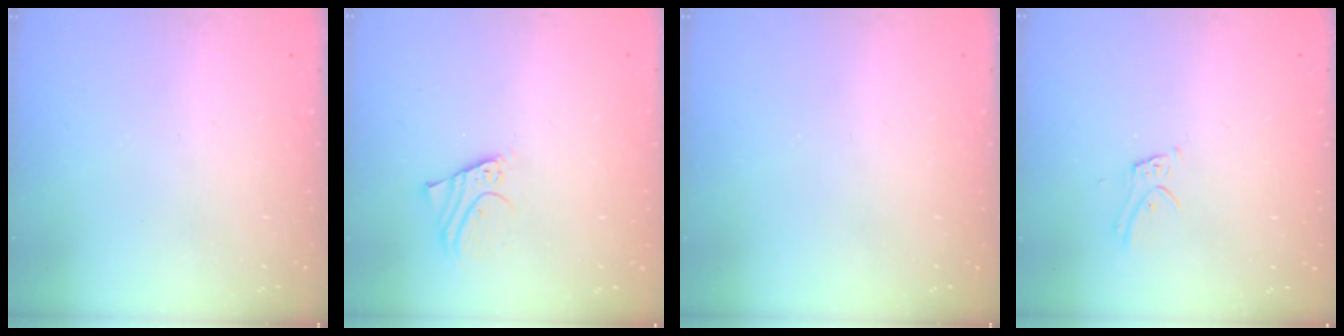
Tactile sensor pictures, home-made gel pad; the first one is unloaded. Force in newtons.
{"total": 2.8, "press": 2.8, "slide": 0.2}
{"total": 0.0}
{"total": 4.1, "press": 4.1, "slide": 0.1}